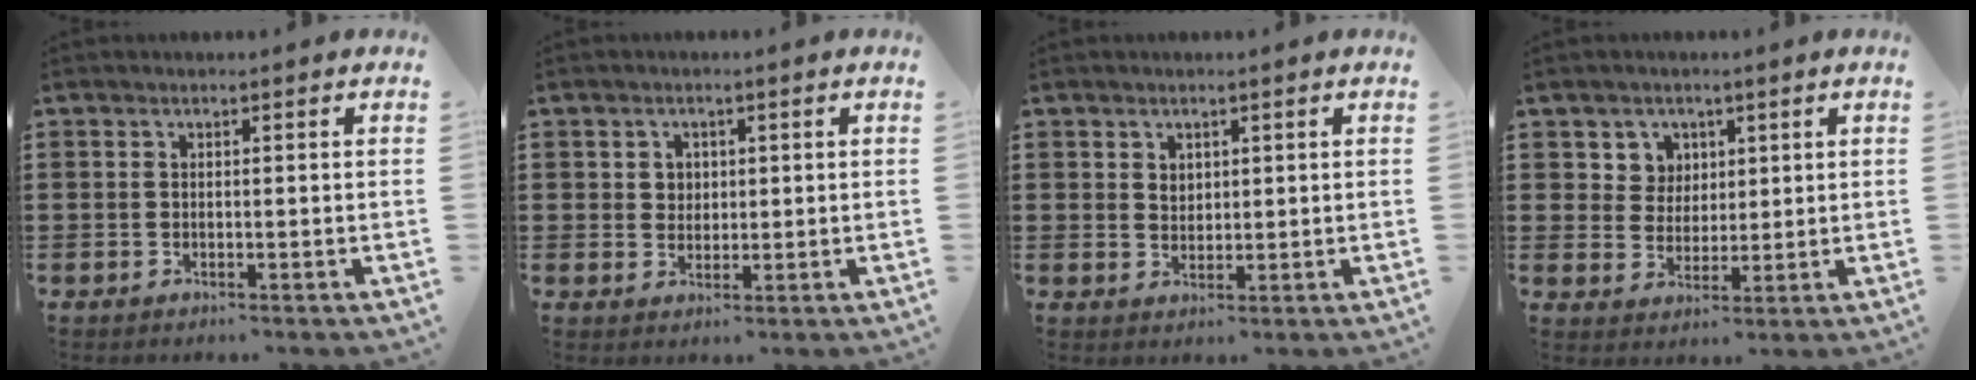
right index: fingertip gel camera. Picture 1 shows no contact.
{"total": 2.1, "force": [0.7, 2.0, 0.5], "torque": [-0.017, 0.010, 0.010]}
{"total": 1.8, "force": [1.1, 1.4, 0.5], "torque": [-0.012, 0.006, 0.021]}
{"total": 4.3, "force": [2.0, 3.8, 0.5], "torque": [-0.022, 0.009, 0.036]}